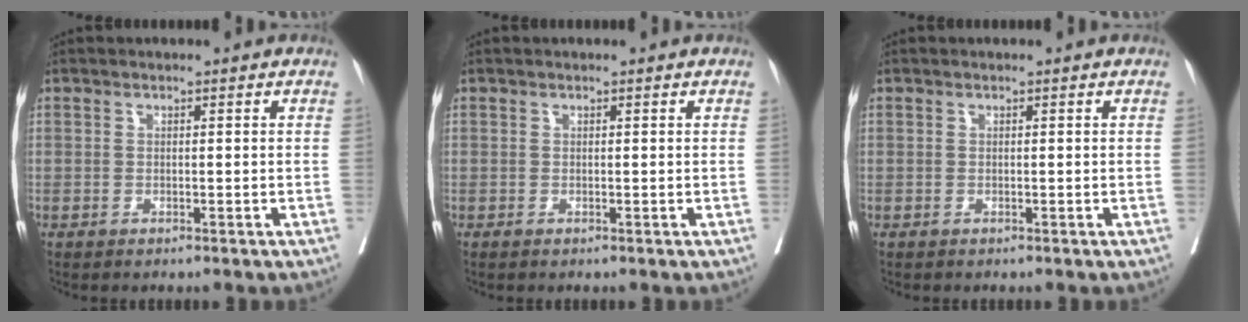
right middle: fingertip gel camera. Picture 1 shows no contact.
{"total": 0.0}
{"total": 0.0}